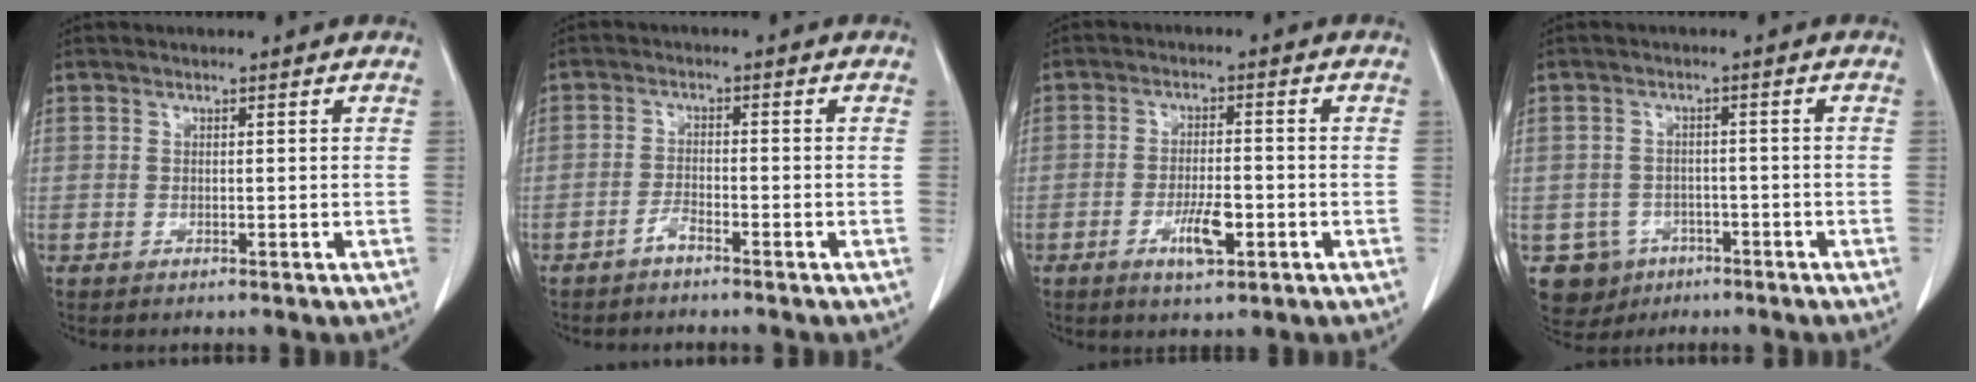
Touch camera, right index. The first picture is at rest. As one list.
[{"total": 1.8, "force": [-1.4, 0.1, 1.2], "torque": [-0.020, 0.001, -0.031]}, {"total": 5.3, "force": [-1.9, 1.3, 4.7], "torque": [-0.085, -0.002, -0.030]}, {"total": 5.0, "force": [-2.3, 4.4, 0.3], "torque": [-0.002, 0.008, -0.033]}]